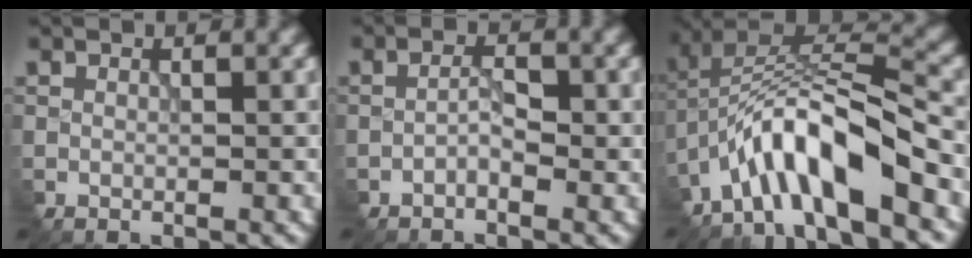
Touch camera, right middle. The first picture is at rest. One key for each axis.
{"total": 1.8, "fx": -0.9, "fy": 0.7, "fz": 1.4, "tx": -0.027, "ty": 0.002, "tz": -0.020}
{"total": 8.7, "fx": -5.0, "fy": 2.4, "fz": 6.7, "tx": -0.115, "ty": 0.017, "tz": -0.095}